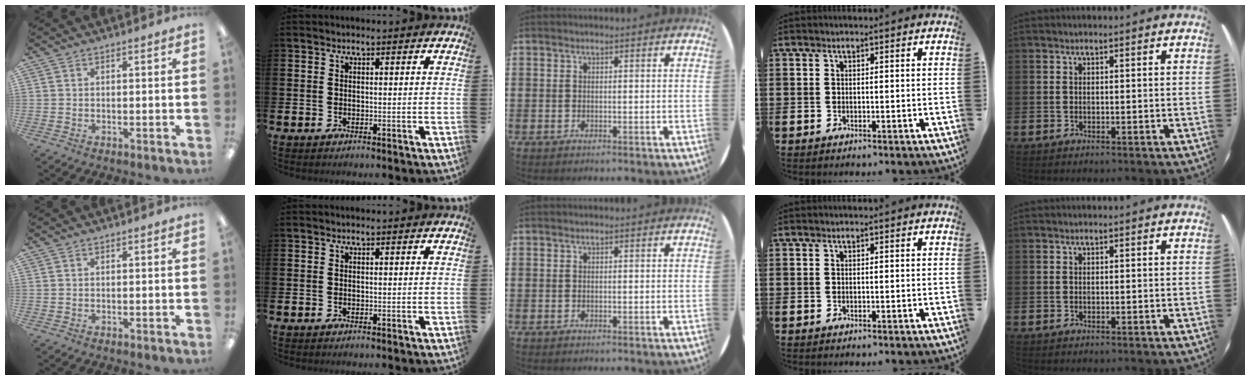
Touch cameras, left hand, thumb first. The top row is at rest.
{}